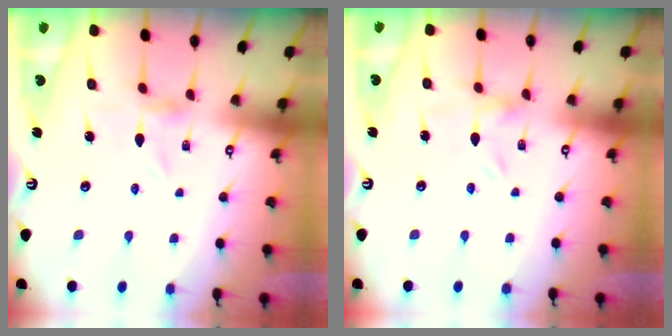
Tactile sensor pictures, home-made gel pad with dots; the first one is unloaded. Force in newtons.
{"total": 0.0}